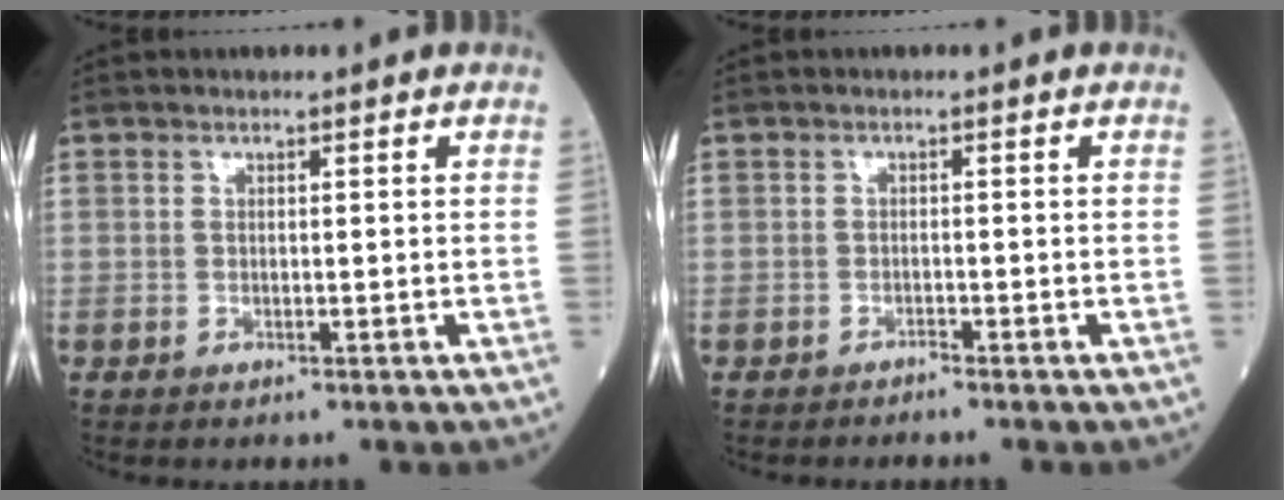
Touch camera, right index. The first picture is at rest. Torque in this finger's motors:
{"motor_torque": [0.03, 0.00, -0.03, -0.06]}